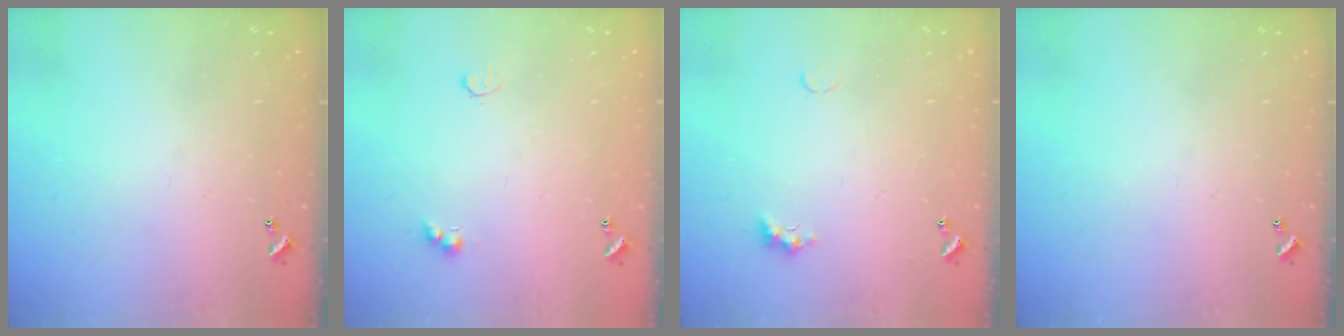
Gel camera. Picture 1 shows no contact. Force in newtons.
{"total": 2.6, "press": 2.4, "slide": 0.8}
{"total": 2.6, "press": 2.5, "slide": 0.7}
{"total": 0.0}